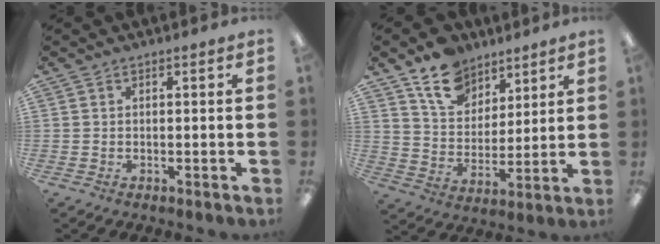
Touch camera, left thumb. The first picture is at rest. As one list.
[{"total": 14.0, "force": [9.8, 8.8, 4.8], "torque": [-0.085, -0.049, 0.186]}]